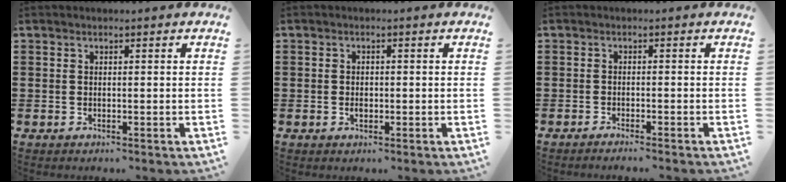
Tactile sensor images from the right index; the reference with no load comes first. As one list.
[{"total": 1.2, "force": [-0.2, 0.6, 1.0], "torque": [-0.021, -0.002, -0.003]}, {"total": 1.1, "force": [-1.1, -0.2, 0.3], "torque": [-0.005, 0.000, -0.021]}]